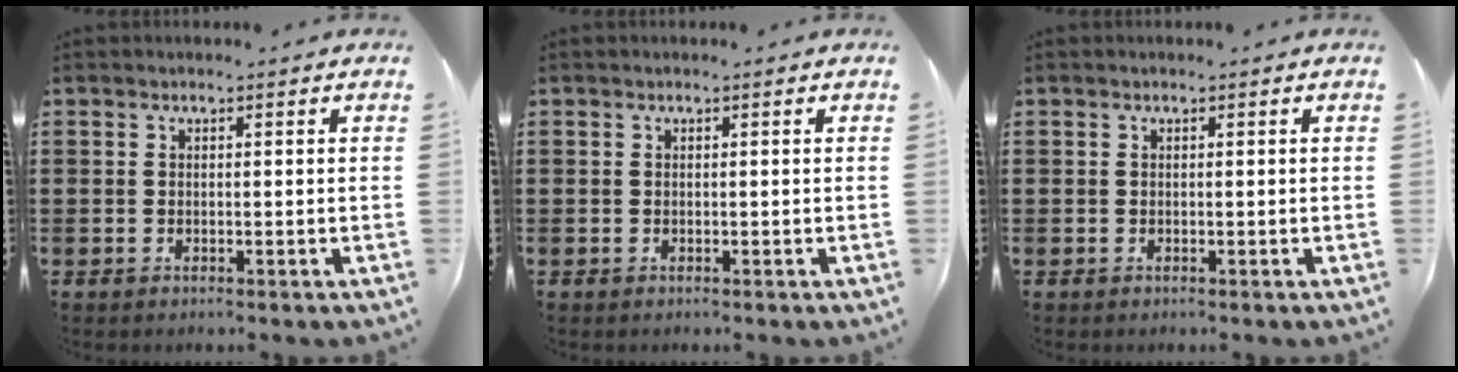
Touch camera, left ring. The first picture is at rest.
{"total": 0.0}
{"total": 0.0}